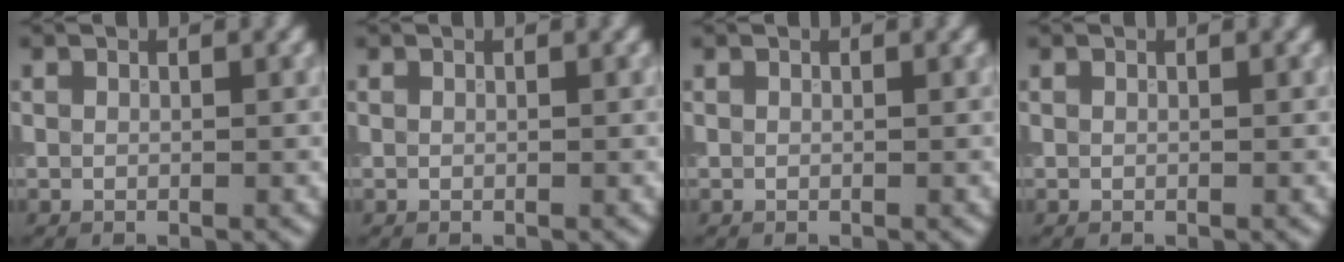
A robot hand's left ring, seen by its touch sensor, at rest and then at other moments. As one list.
[{"total": 0.0}, {"total": 0.0}, {"total": 0.0}]